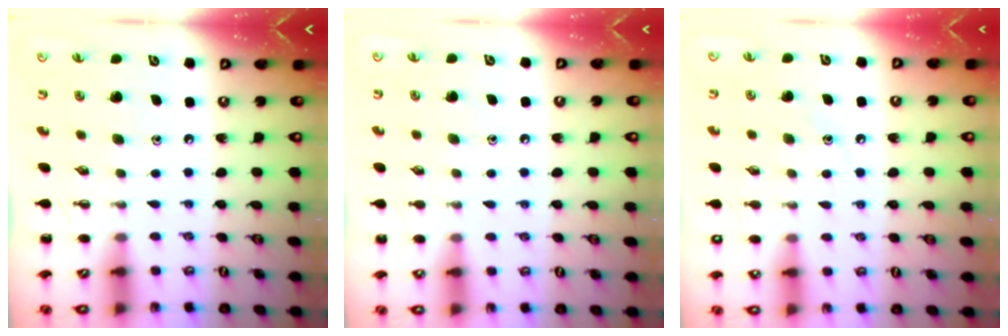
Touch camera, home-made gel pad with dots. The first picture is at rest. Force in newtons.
{"total": 4.4, "press": 4.2, "slide": 1.5}
{"total": 7.7, "press": 7.5, "slide": 1.7}